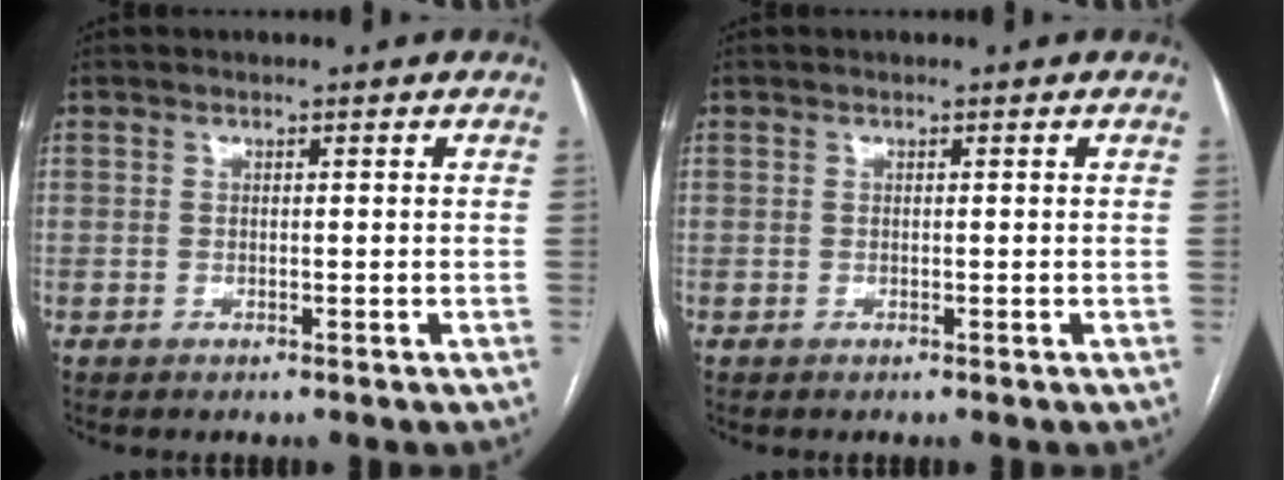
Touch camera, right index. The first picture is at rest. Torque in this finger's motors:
{"motor_torque": [0.00, 0.00, 0.00, 0.00]}